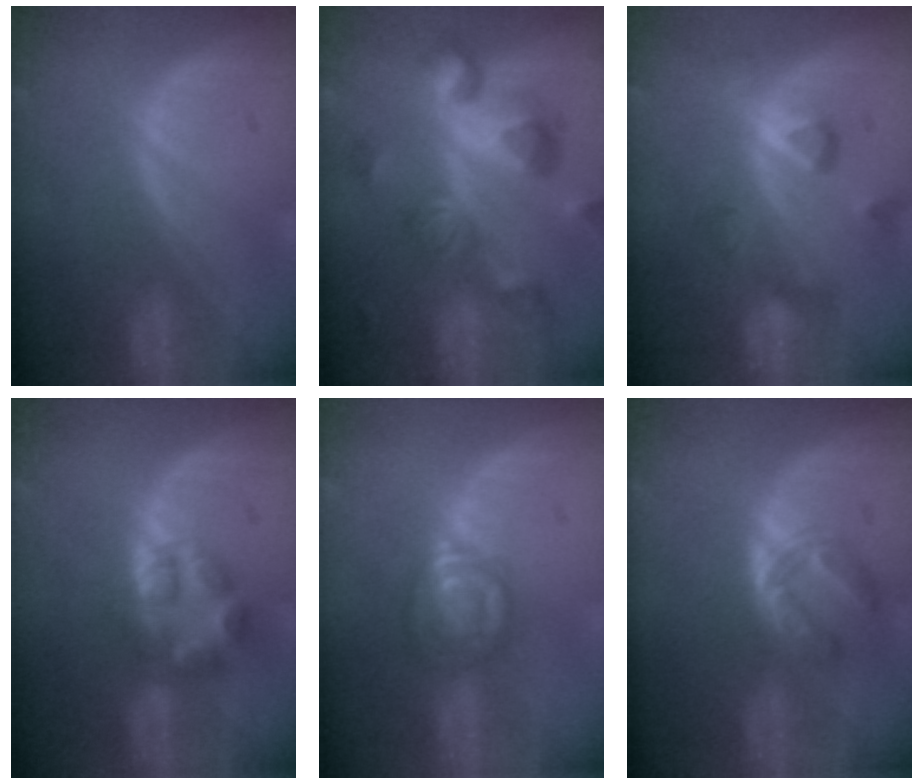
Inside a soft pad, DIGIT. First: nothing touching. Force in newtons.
{"total": 10.7, "press": 9.6, "slide": 4.7}
{"total": 5.8, "press": 5.7, "slide": 0.6}
{"total": 5.8, "press": 5.6, "slide": 1.6}
{"total": 6.0, "press": 5.7, "slide": 1.7}
{"total": 6.0, "press": 4.8, "slide": 3.5}